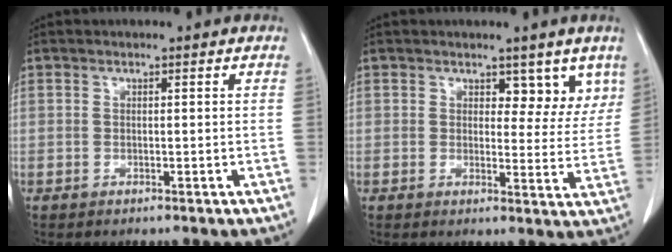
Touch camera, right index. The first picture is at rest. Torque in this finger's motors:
{"motor_torque": [-0.11, 0.21, -0.04, 0.00]}